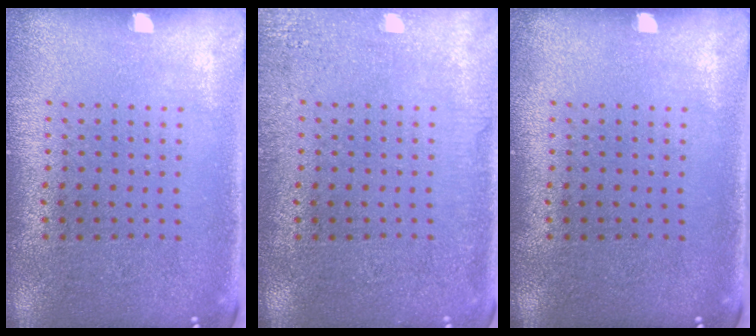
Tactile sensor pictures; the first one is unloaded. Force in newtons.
{"total": 2.5, "press": 2.4, "slide": 0.5}
{"total": 0.0}